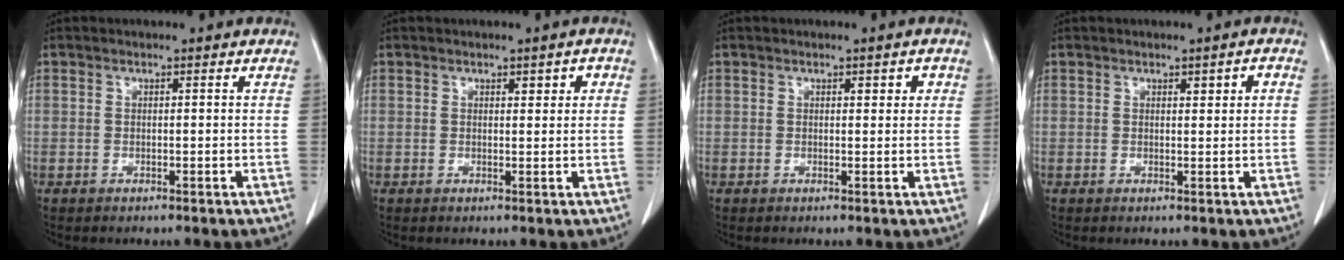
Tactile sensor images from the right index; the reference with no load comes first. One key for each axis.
{"total": 1.8, "fx": 0.7, "fy": 0.8, "fz": 1.4, "tx": -0.017, "ty": 0.004, "tz": 0.011}
{"total": 1.6, "fx": 0.6, "fy": 0.7, "fz": 1.3, "tx": -0.014, "ty": 0.003, "tz": 0.007}
{"total": 1.7, "fx": 0.6, "fy": 0.4, "fz": 1.6, "tx": -0.022, "ty": 0.003, "tz": 0.010}